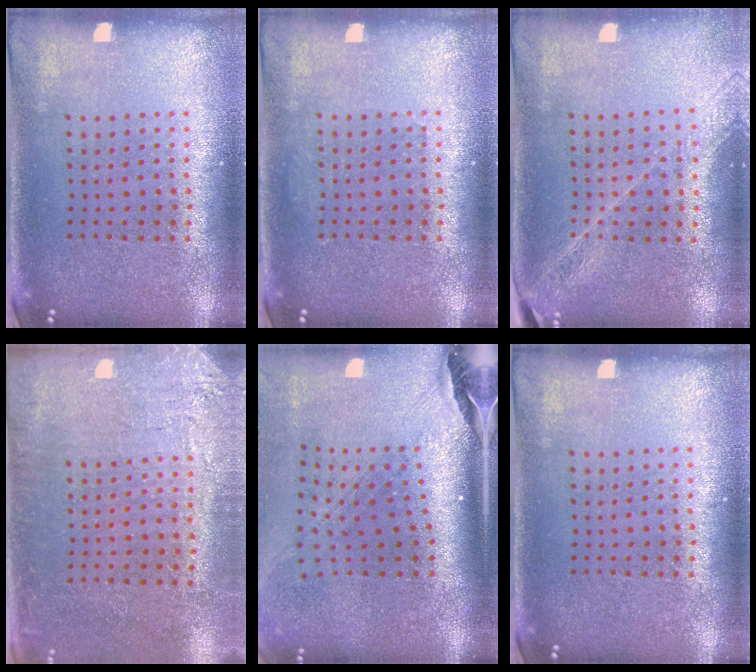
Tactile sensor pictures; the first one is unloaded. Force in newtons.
{"total": 0.6, "press": 0.6, "slide": 0.1}
{"total": 1.6, "press": 1.5, "slide": 0.4}
{"total": 2.7, "press": 2.4, "slide": 1.2}
{"total": 2.5, "press": 1.7, "slide": 1.8}
{"total": 0.0}